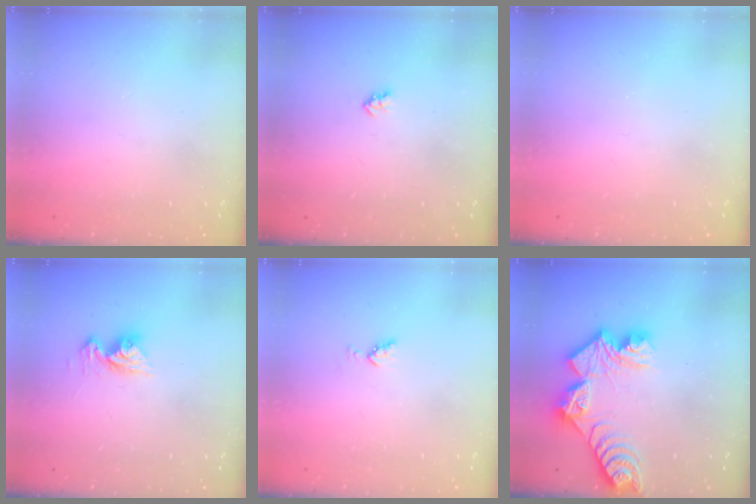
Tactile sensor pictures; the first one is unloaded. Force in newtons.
{"total": 2.0, "press": 2.0, "slide": 0.3}
{"total": 0.0}
{"total": 9.6, "press": 9.6, "slide": 1.0}
{"total": 3.6, "press": 3.5, "slide": 0.9}
{"total": 13.7, "press": 13.6, "slide": 1.2}